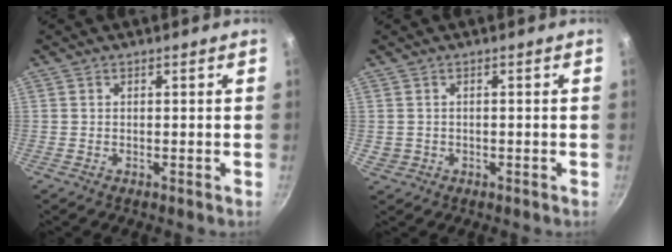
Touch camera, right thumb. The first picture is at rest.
{"total": 1.6, "force": [-0.2, 1.4, 0.6], "torque": [-0.010, 0.008, 0.007]}